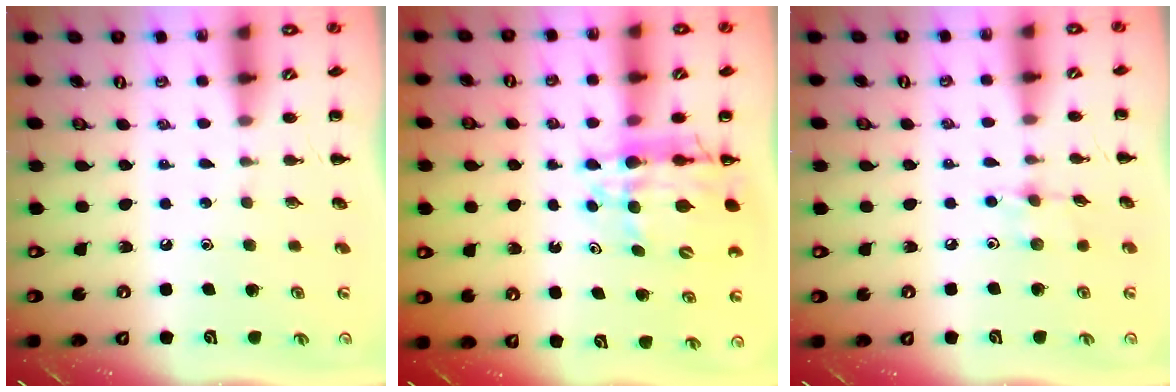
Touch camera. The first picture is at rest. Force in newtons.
{"total": 9.9, "press": 9.5, "slide": 2.6}
{"total": 5.1, "press": 5.0, "slide": 1.0}